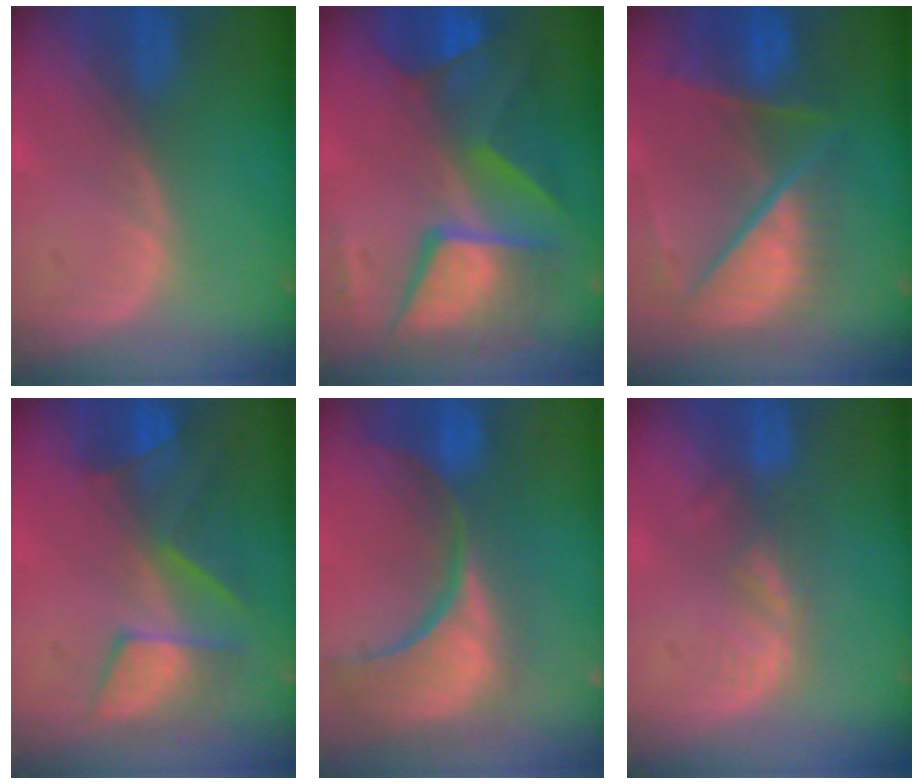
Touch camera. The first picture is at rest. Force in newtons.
{"total": 11.3, "press": 11.3, "slide": 1.2}
{"total": 11.0, "press": 9.2, "slide": 6.1}
{"total": 7.7, "press": 7.6, "slide": 1.4}
{"total": 15.2, "press": 12.2, "slide": 9.1}
{"total": 3.6, "press": 3.1, "slide": 1.8}